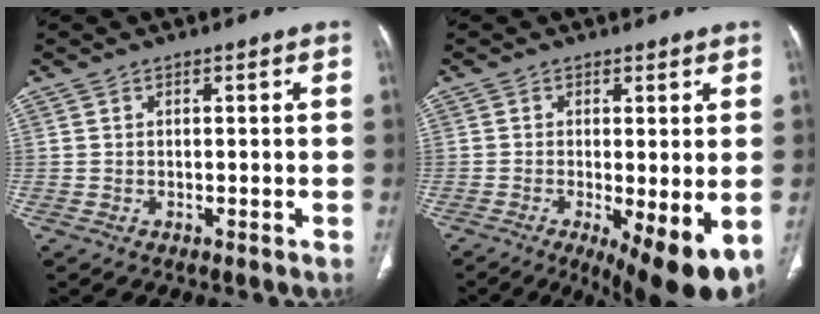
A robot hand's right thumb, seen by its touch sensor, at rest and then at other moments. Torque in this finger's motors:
{"motor_torque": [-0.06, 0.62, -0.07, -0.01, 0.05]}